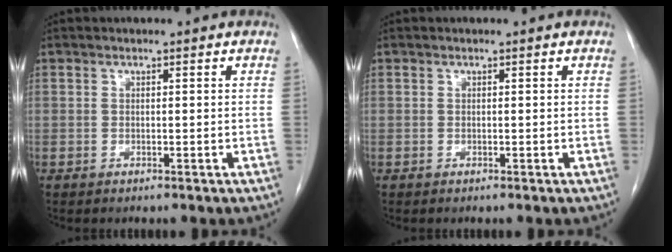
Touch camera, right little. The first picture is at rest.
{"total": 0.0}